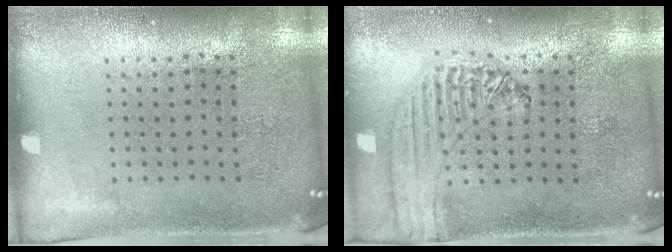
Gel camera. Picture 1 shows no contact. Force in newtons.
{"total": 1.2, "press": 1.2, "slide": 0.2}